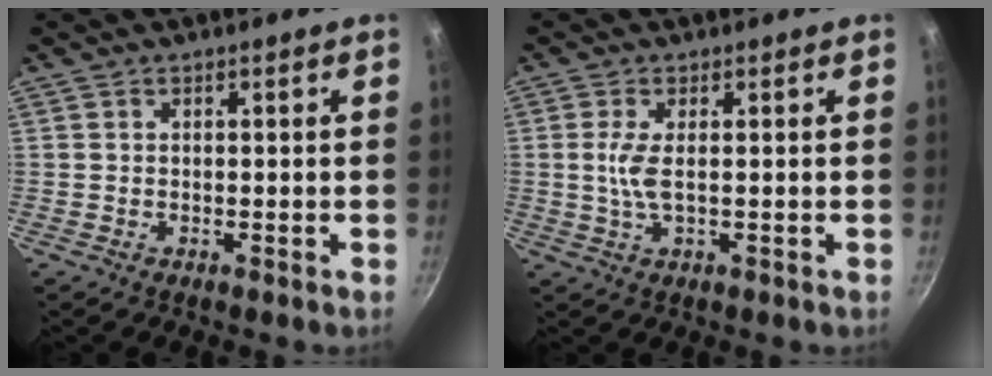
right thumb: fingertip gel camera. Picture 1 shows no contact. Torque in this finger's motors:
{"motor_torque": [0.05, 0.03, 0.52, 0.07, 0.06]}